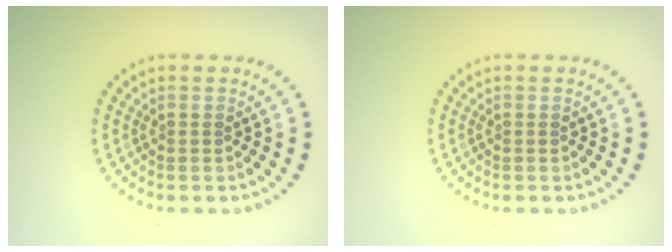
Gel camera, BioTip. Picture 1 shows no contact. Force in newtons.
{"total": 0.0}